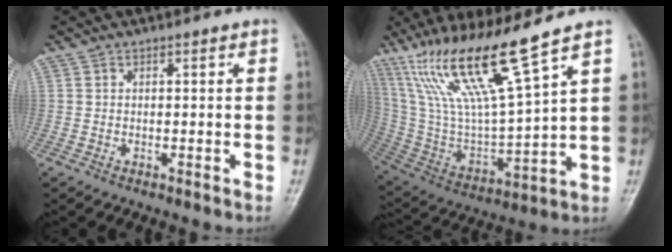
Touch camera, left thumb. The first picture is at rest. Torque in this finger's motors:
{"motor_torque": [1.47, 0.03, 1.66, -1.11, 0.36]}